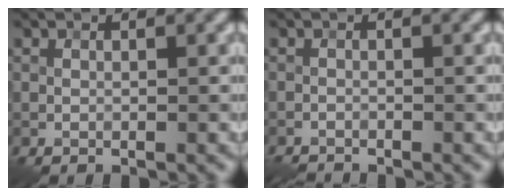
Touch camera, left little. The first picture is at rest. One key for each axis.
{"total": 2.5, "fx": -2.5, "fy": 0.2, "fz": 0.5, "tx": -0.018, "ty": -0.009, "tz": -0.047}